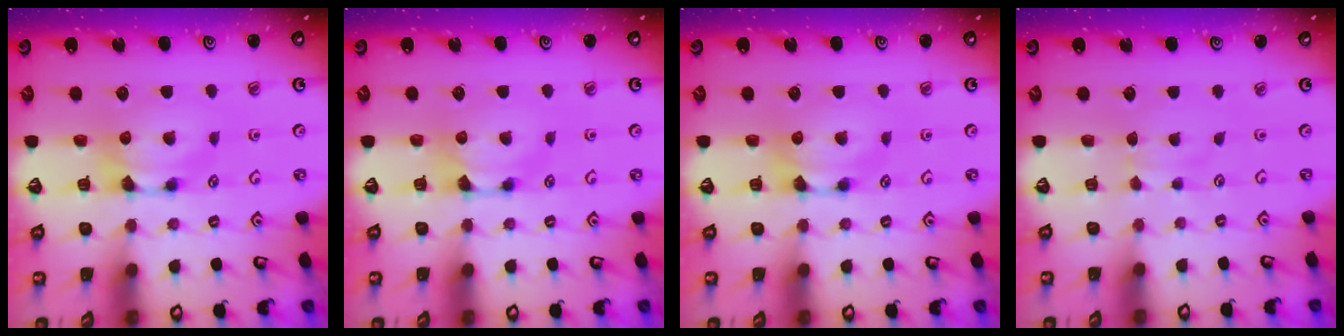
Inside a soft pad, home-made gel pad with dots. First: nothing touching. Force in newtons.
{"total": 0.0}
{"total": 0.0}
{"total": 2.8, "press": 2.8, "slide": 0.3}